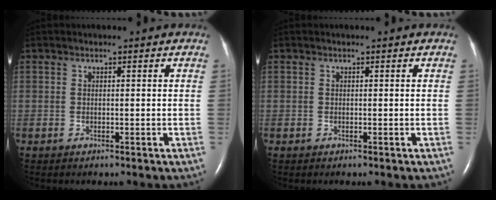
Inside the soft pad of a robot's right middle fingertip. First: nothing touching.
{"total": 0.0}